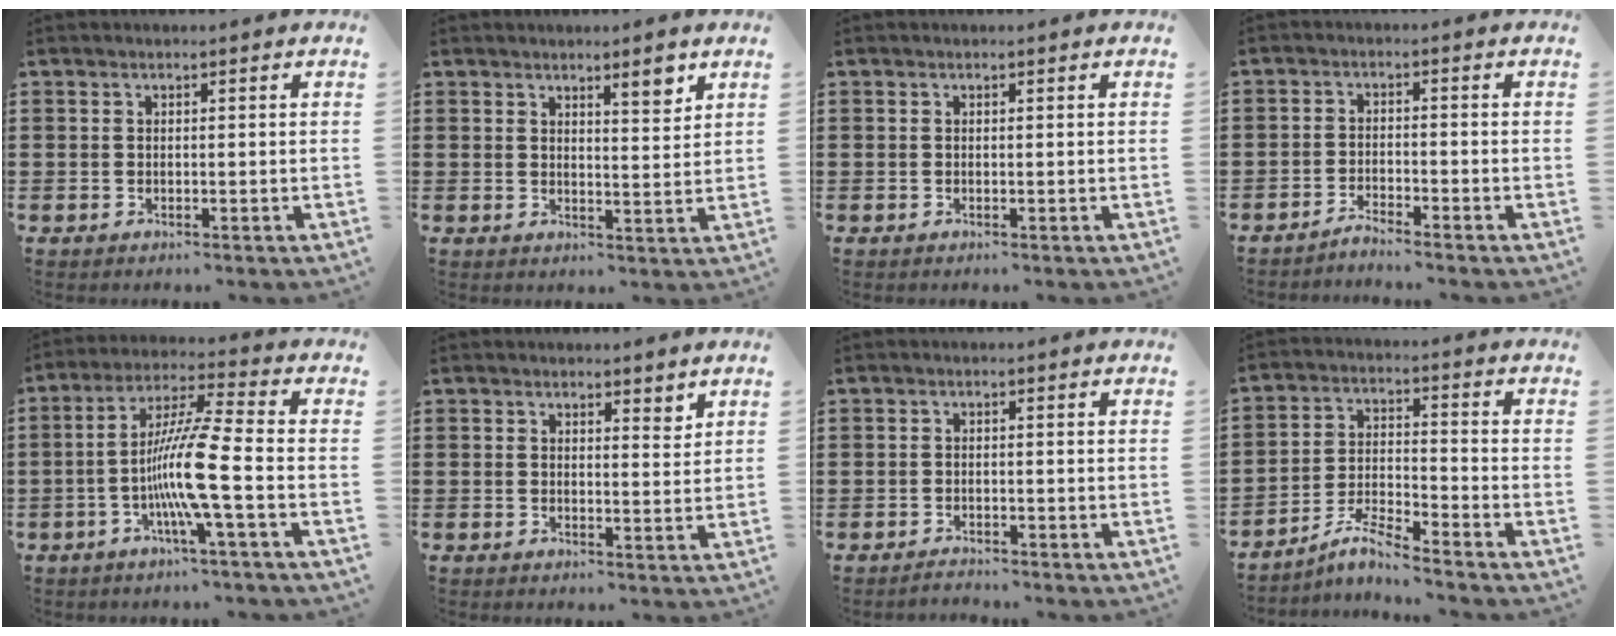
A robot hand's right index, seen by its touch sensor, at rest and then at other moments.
{"total": 3.9, "force": [3.0, 0.7, 2.3], "torque": [-0.042, 0.000, 0.050]}
{"total": 0.0}
{"total": 2.3, "force": [-2.3, -0.2, 0.1], "torque": [-0.004, 0.004, -0.048]}
{"total": 10.8, "force": [-3.0, 0.0, 10.4], "torque": [-0.215, -0.012, -0.066]}
{"total": 2.1, "force": [1.9, 0.8, 0.5], "torque": [-0.006, 0.003, 0.034]}
{"total": 1.3, "force": [-1.3, 0.2, -0.1], "torque": [-0.001, 0.004, -0.029]}
{"total": 5.4, "force": [-4.9, 0.1, 2.2], "torque": [-0.053, -0.007, -0.098]}